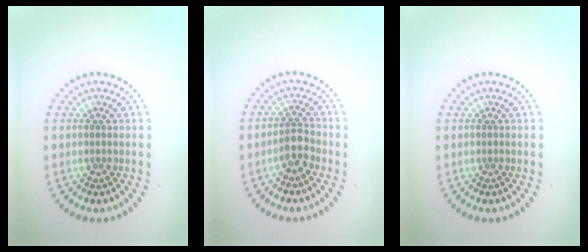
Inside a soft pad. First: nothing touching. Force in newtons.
{"total": 2.0, "press": 1.6, "slide": 1.1}
{"total": 0.0}